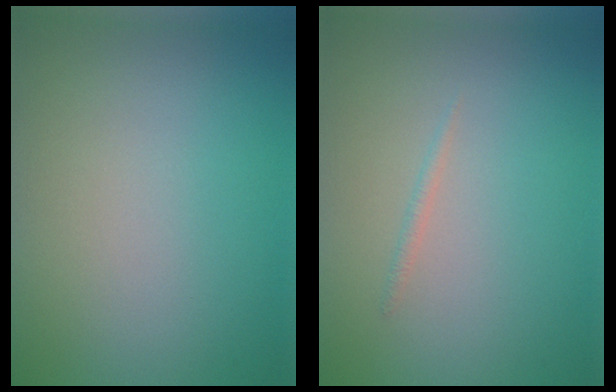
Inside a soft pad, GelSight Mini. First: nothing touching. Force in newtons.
{"total": 0.5, "press": 0.5, "slide": 0.0}